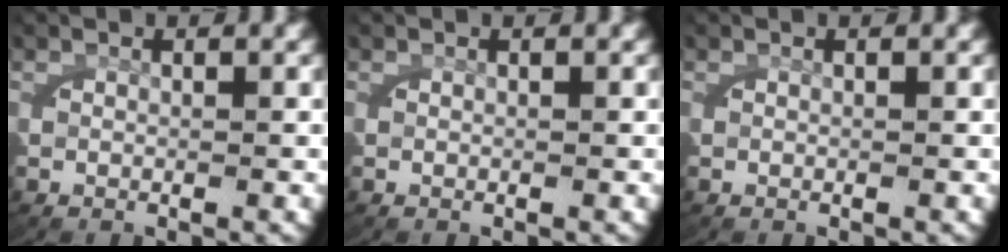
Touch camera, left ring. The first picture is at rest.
{"total": 0.0}
{"total": 0.0}